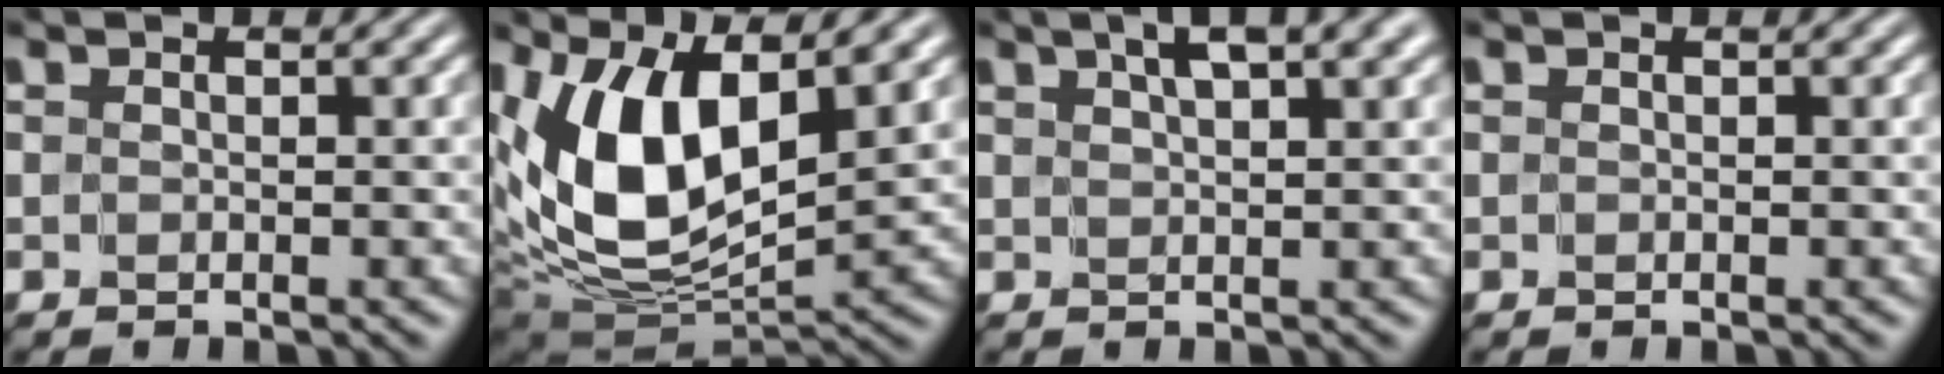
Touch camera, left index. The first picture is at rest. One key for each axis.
{"total": 10.5, "fx": 3.3, "fy": 4.8, "fz": 8.7, "tx": -0.174, "ty": -0.007, "tz": 0.062}
{"total": 5.5, "fx": 3.7, "fy": 1.5, "fz": 3.8, "tx": -0.044, "ty": 0.017, "tz": 0.041}
{"total": 0.0}